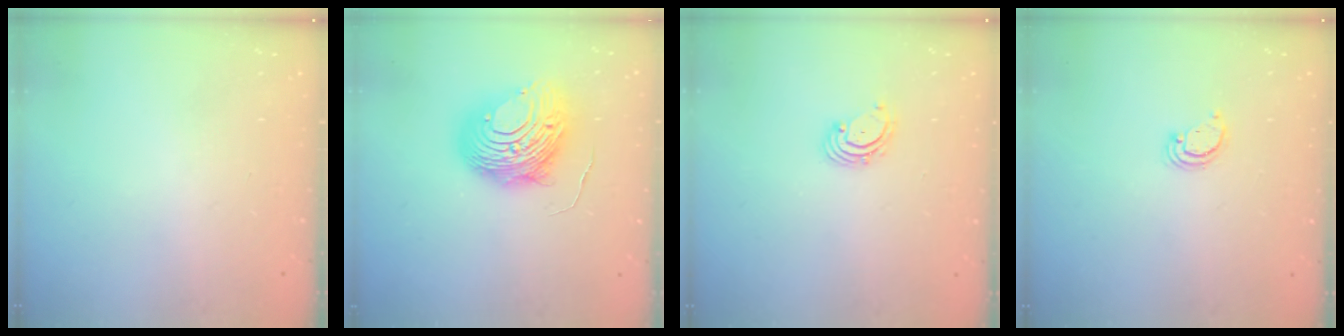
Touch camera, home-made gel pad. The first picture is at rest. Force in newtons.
{"total": 13.6, "press": 13.5, "slide": 1.3}
{"total": 1.8, "press": 1.7, "slide": 0.7}
{"total": 2.6, "press": 2.6, "slide": 0.2}